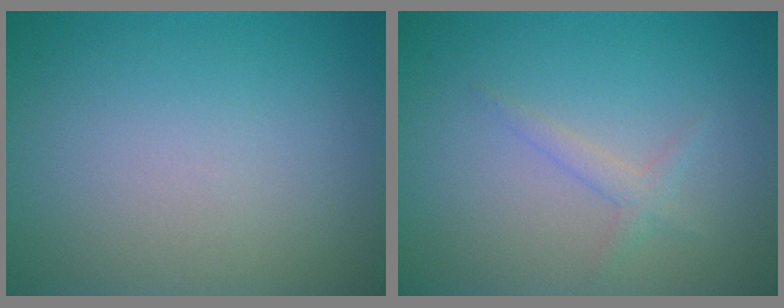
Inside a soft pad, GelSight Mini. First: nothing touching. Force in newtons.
{"total": 1.3, "press": 1.3, "slide": 0.1}